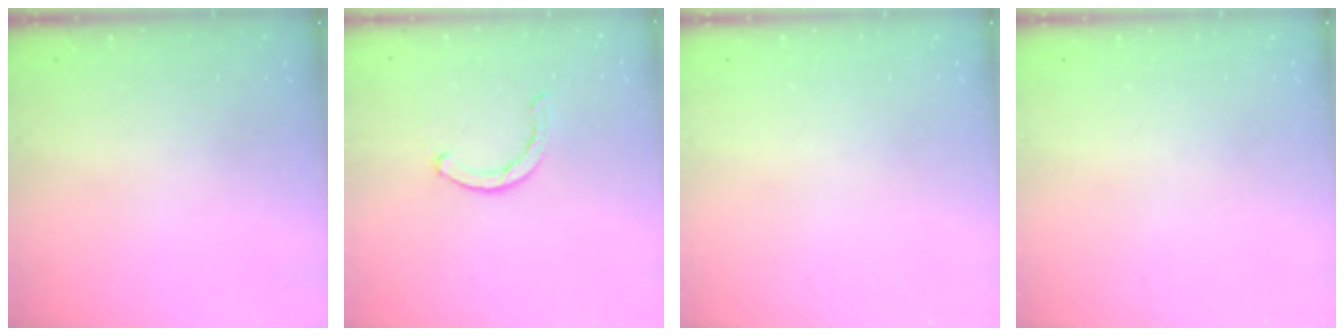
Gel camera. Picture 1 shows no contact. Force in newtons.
{"total": 1.8, "press": 1.8, "slide": 0.4}
{"total": 0.0}
{"total": 0.0}